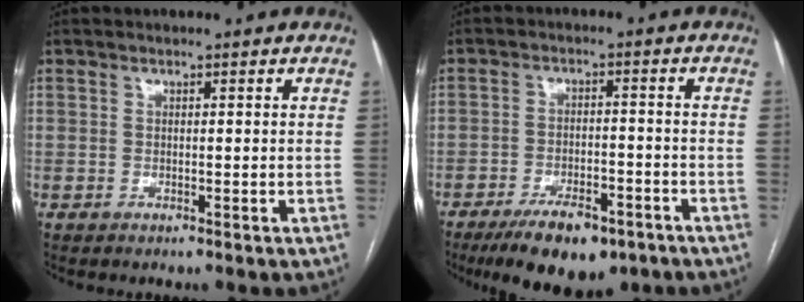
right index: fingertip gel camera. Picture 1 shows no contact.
{"total": 10.5, "force": [-7.4, 3.9, 6.4], "torque": [-0.101, -0.009, -0.118]}